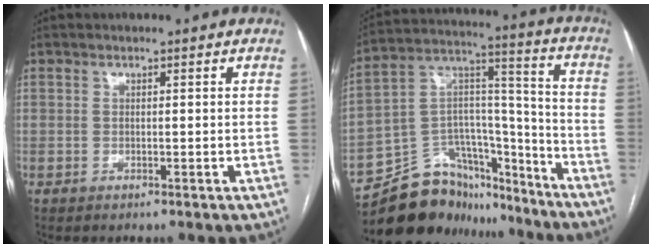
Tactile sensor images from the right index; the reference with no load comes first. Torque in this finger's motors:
{"motor_torque": [-1.04, -0.85, -1.05, -0.21]}